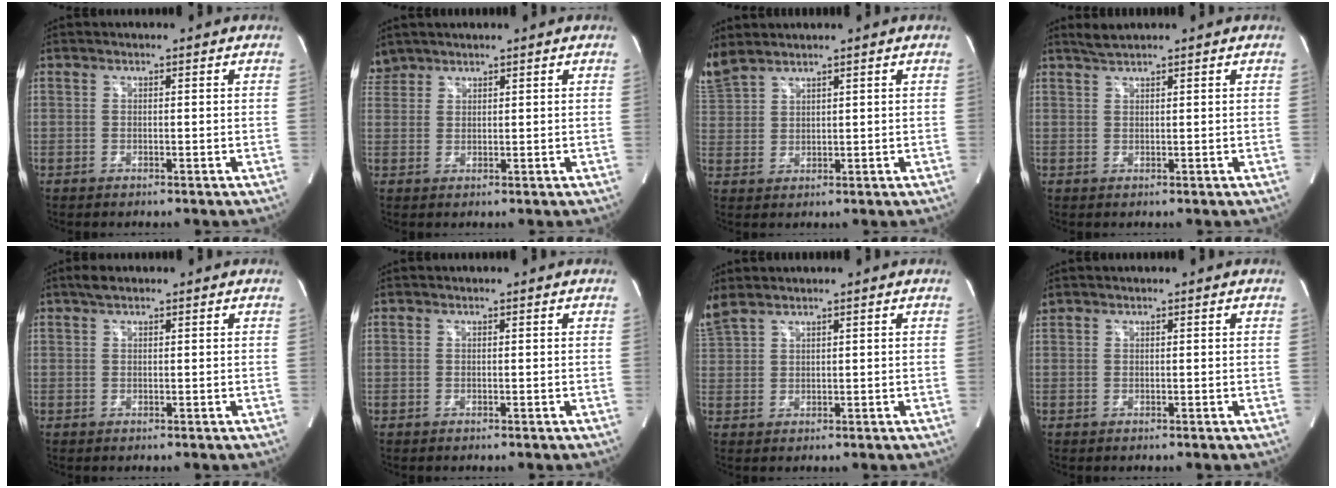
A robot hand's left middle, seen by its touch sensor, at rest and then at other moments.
{"total": 2.7, "force": [2.5, 1.0, -0.3], "torque": [0.003, 0.015, 0.051]}
{"total": 5.1, "force": [4.8, 0.7, 1.6], "torque": [-0.057, 0.017, 0.115]}
{"total": 1.8, "force": [1.7, -0.3, 0.6], "torque": [-0.014, 0.004, 0.038]}
{"total": 1.7, "force": [1.3, 0.5, 1.0], "torque": [-0.022, 0.011, 0.023]}
{"total": 0.0}
{"total": 3.5, "force": [3.2, 0.5, 1.4], "torque": [-0.051, 0.023, 0.080]}
{"total": 0.6, "force": [0.5, 0.2, 0.0], "torque": [-0.009, 0.017, 0.015]}